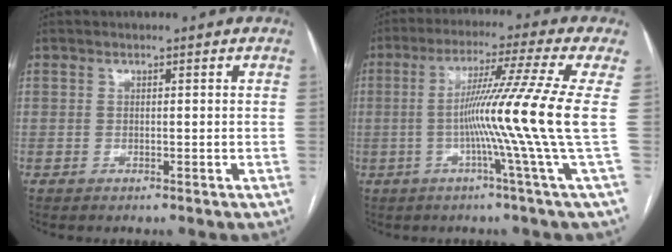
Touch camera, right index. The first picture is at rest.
{"total": 13.3, "force": [-1.3, -4.2, 12.6], "torque": [-0.207, -0.008, -0.023]}